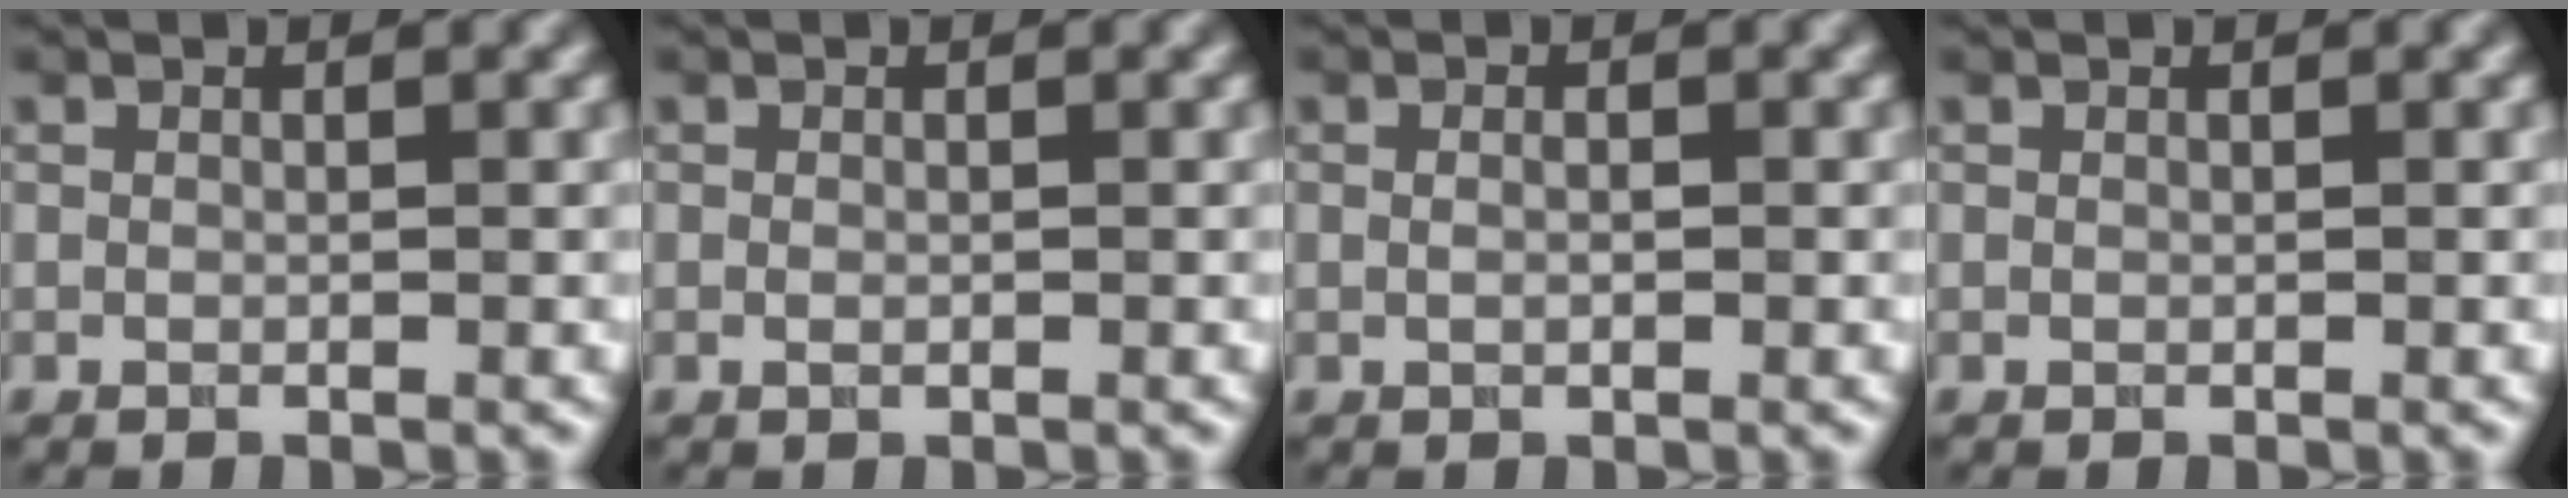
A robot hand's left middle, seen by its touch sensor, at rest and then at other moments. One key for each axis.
{"total": 0.5, "fx": -0.1, "fy": 0.3, "fz": 0.4, "tx": -0.010, "ty": -0.002, "tz": -0.001}
{"total": 1.5, "fx": 0.3, "fy": 0.8, "fz": 1.2, "tx": -0.009, "ty": 0.000, "tz": -0.008}
{"total": 0.0}